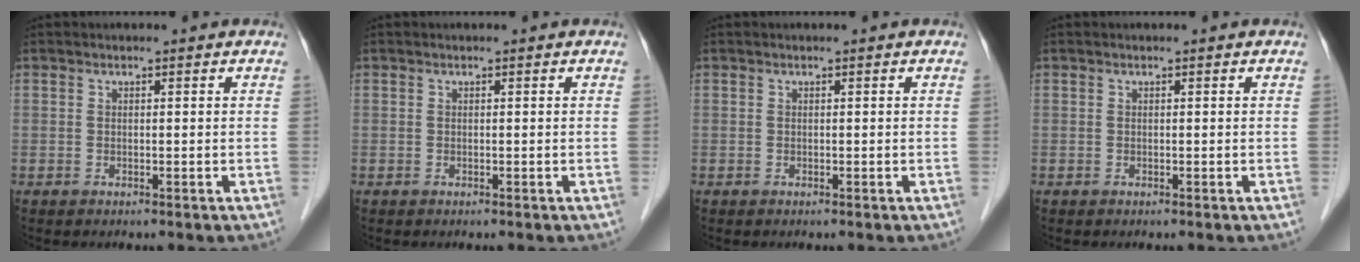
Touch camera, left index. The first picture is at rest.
{"total": 0.0}
{"total": 0.0}
{"total": 0.0}